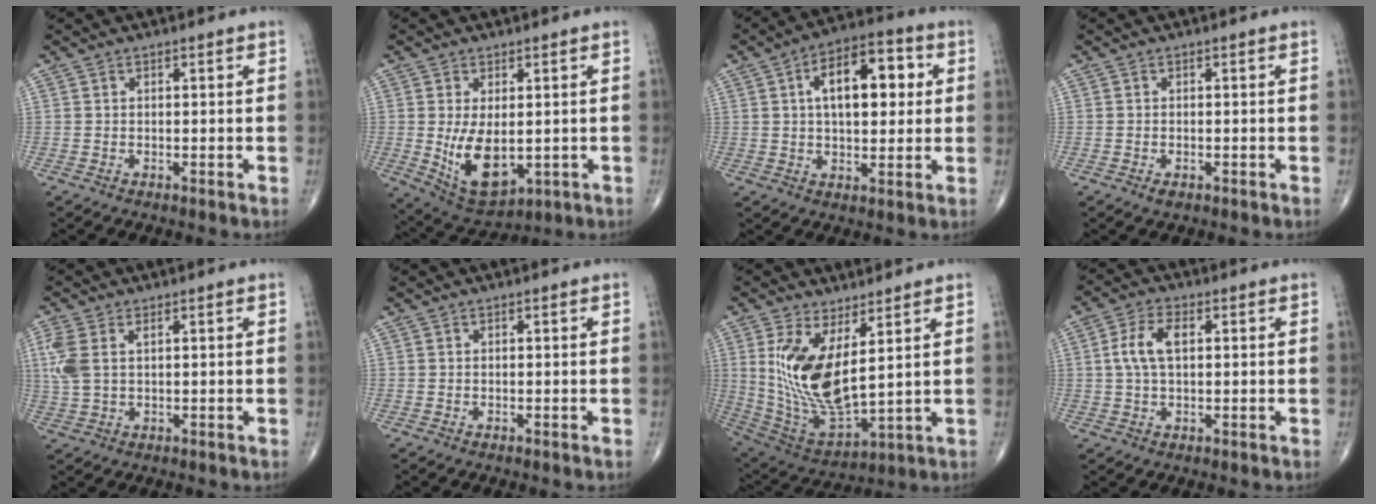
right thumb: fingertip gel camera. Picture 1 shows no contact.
{"total": 10.5, "force": [-0.9, 5.6, 8.9], "torque": [-0.141, -0.017, 0.009]}
{"total": 13.9, "force": [3.0, 7.1, 11.5], "torque": [-0.150, 0.016, 0.040]}
{"total": 1.2, "force": [-0.6, 0.6, 0.8], "torque": [-0.013, 0.001, -0.007]}
{"total": 6.2, "force": [1.7, 3.3, 4.9], "torque": [-0.140, 0.011, 0.041]}
{"total": 0.0}
{"total": 15.4, "force": [4.4, 6.4, 13.4], "torque": [-0.260, -0.036, 0.105]}
{"total": 6.2, "force": [1.1, 3.2, 5.2], "torque": [-0.116, 0.013, 0.020]}